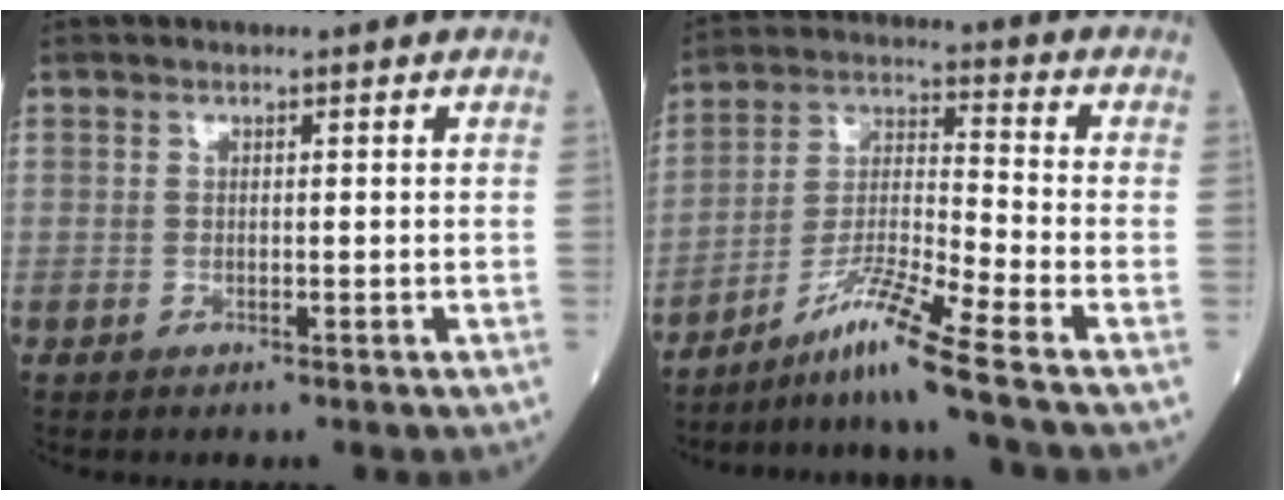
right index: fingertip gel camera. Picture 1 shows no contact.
{"total": 9.8, "force": [-7.4, -2.1, 6.1], "torque": [-0.123, -0.021, -0.136]}